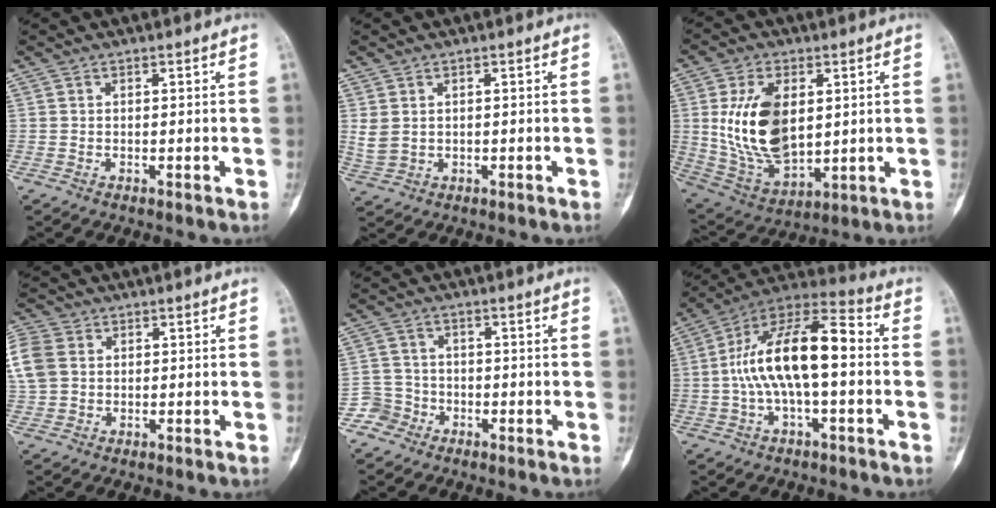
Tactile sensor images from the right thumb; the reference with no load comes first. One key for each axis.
{"total": 3.1, "fx": 0.6, "fy": 2.3, "fz": 2.0, "tx": -0.049, "ty": 0.002, "tz": 0.021}
{"total": 17.0, "fx": 2.6, "fy": 9.9, "fz": 13.6, "tx": -0.237, "ty": -0.017, "tz": 0.064}
{"total": 10.1, "fx": 1.9, "fy": 7.9, "fz": 6.0, "tx": -0.165, "ty": 0.014, "tz": 0.037}
{"total": 3.9, "fx": -2.3, "fy": 3.1, "fz": -0.5, "tx": 0.031, "ty": 0.020, "tz": -0.051}
{"total": 17.4, "fx": -0.4, "fy": 6.9, "fz": 15.9, "tx": -0.294, "ty": 0.055, "tz": -0.013}